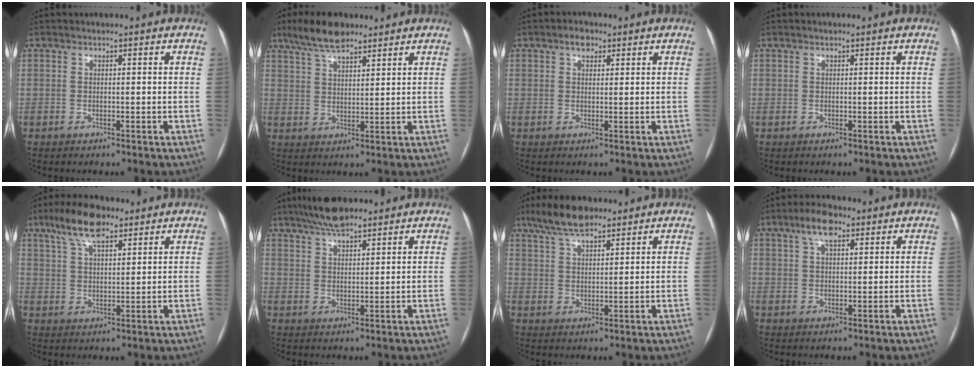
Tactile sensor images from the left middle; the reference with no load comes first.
{"total": 7.6, "force": [5.9, 2.2, 4.2], "torque": [-0.084, 0.014, 0.108]}
{"total": 2.5, "force": [1.5, 1.4, 1.4], "torque": [-0.025, 0.010, 0.024]}
{"total": 0.0}
{"total": 8.8, "force": [5.9, 2.9, 5.9], "torque": [-0.115, 0.021, 0.107]}
{"total": 6.8, "force": [5.6, 1.5, 3.6], "torque": [-0.068, 0.019, 0.099]}
{"total": 7.8, "force": [6.0, 2.2, 4.5], "torque": [-0.089, 0.017, 0.109]}
{"total": 5.5, "force": [3.2, 2.1, 3.9], "torque": [-0.077, 0.018, 0.054]}